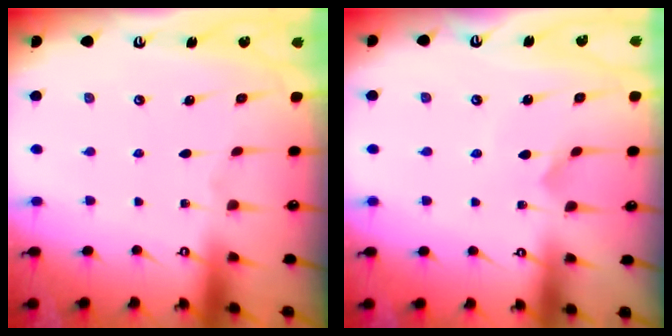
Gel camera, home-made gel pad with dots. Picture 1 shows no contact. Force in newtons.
{"total": 3.8, "press": 3.7, "slide": 0.4}